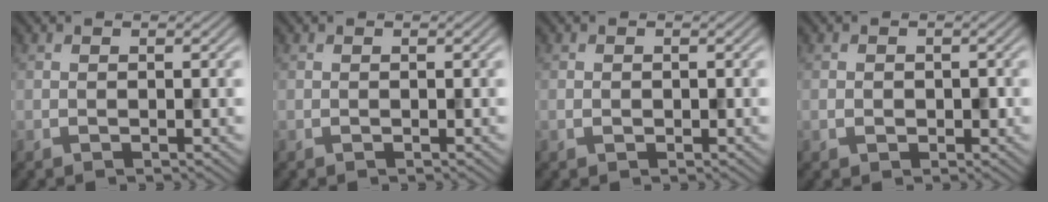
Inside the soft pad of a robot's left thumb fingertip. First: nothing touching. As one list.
[{"total": 0.0}, {"total": 0.8, "force": [-0.2, 0.7, 0.4], "torque": [-0.008, -0.004, -0.005]}, {"total": 1.5, "force": [-0.3, 1.3, 0.7], "torque": [-0.015, -0.007, -0.006]}]